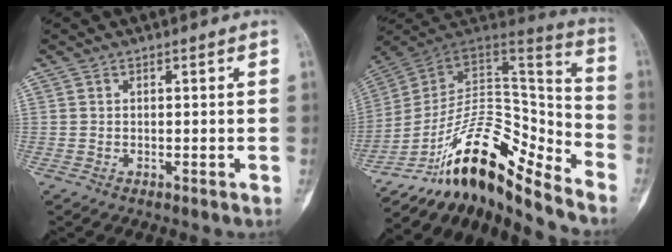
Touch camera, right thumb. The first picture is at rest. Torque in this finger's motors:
{"motor_torque": [1.05, -0.62, 1.38, -1.40, 0.24]}